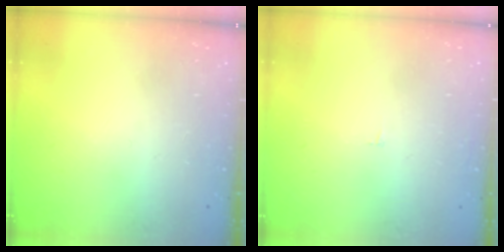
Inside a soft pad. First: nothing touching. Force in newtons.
{"total": 1.6, "press": 1.6, "slide": 0.1}